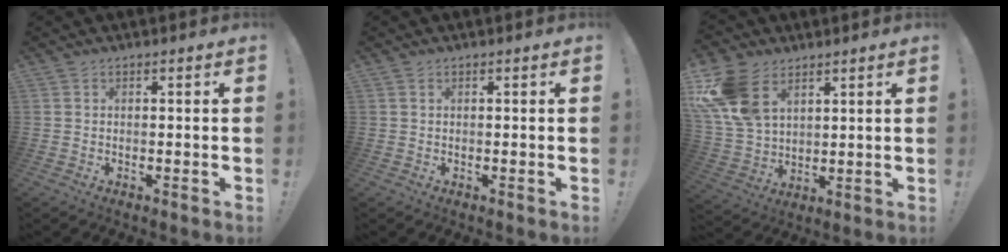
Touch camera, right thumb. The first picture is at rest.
{"total": 0.0}
{"total": 15.7, "force": [7.4, 10.2, 9.3], "torque": [-0.186, -0.033, 0.146]}